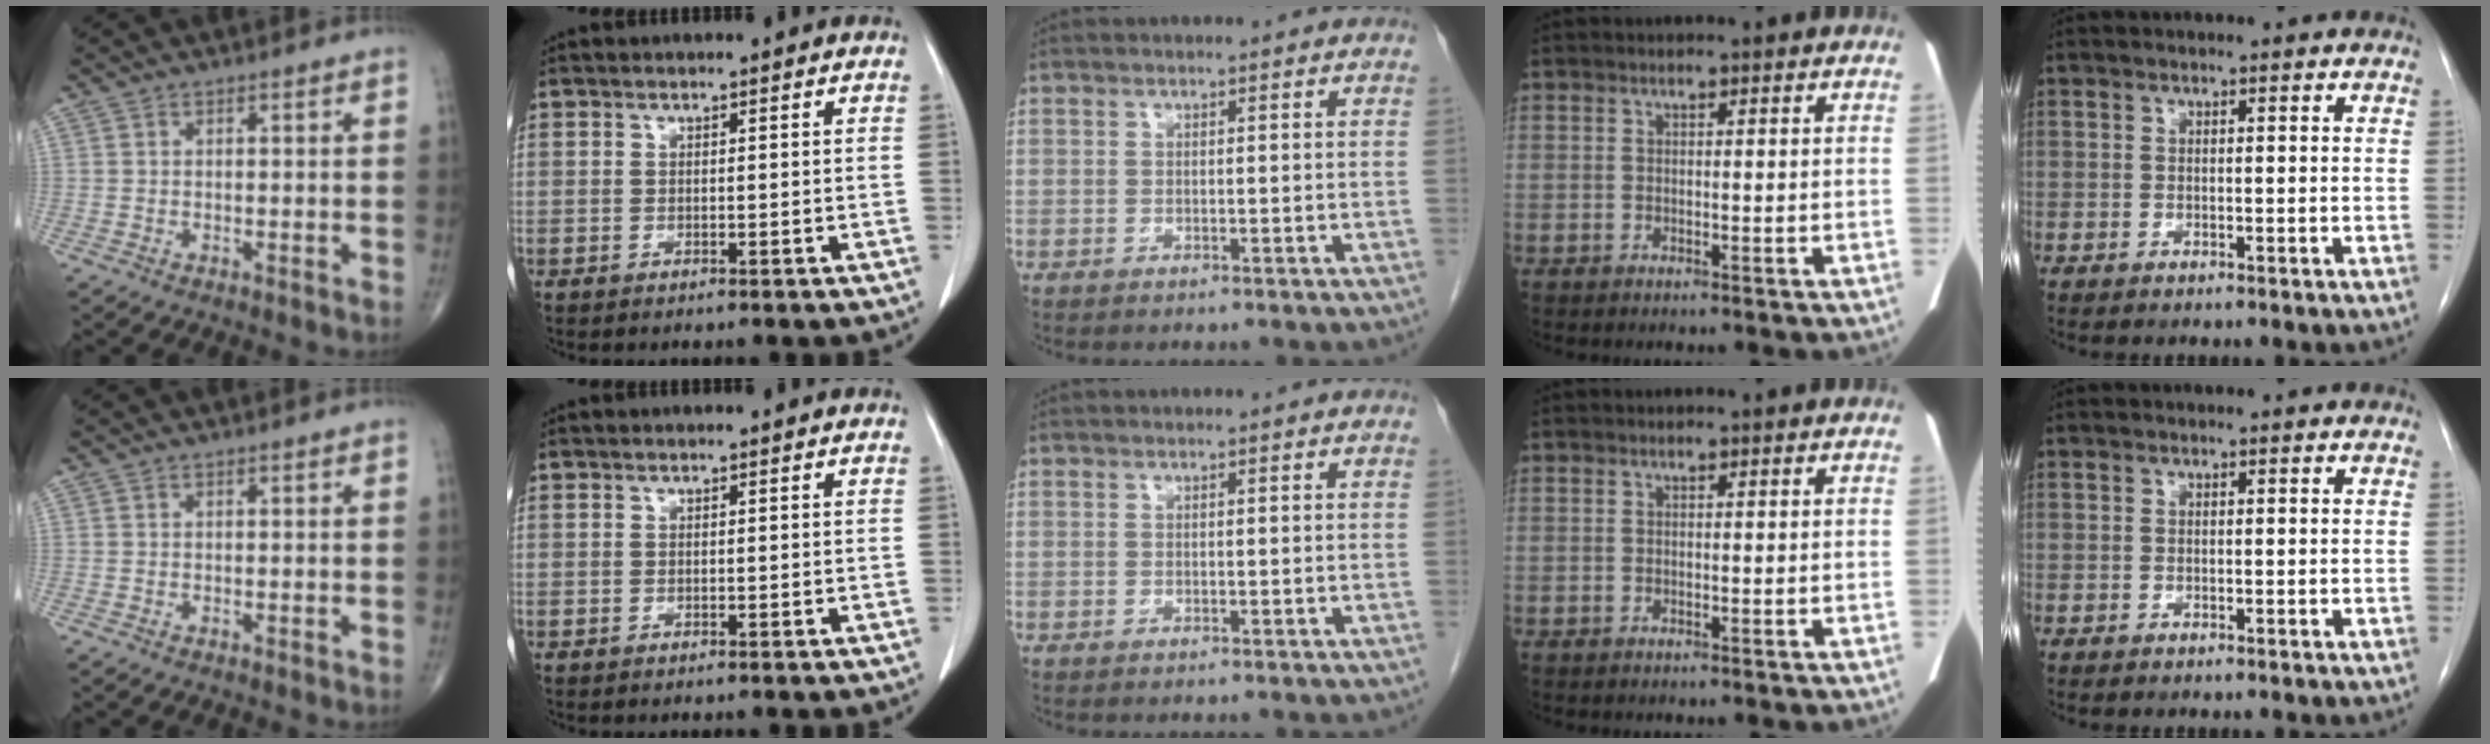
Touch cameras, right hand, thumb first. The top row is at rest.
{}